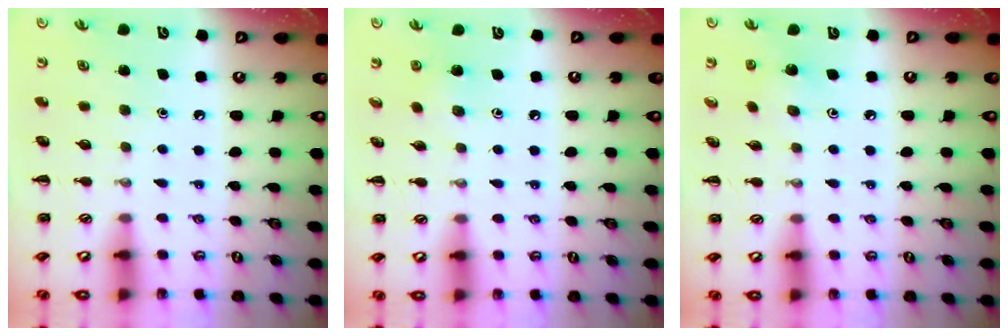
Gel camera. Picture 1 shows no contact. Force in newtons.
{"total": 3.6, "press": 3.4, "slide": 1.2}
{"total": 3.5, "press": 3.3, "slide": 1.1}